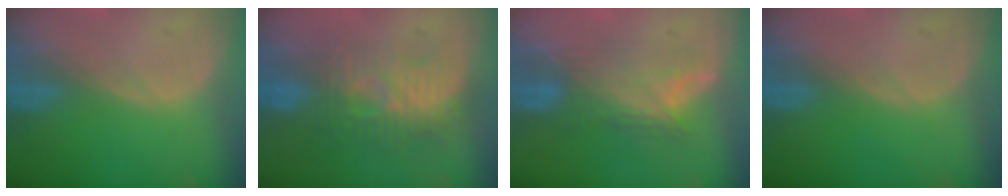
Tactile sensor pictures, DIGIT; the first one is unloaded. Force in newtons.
{"total": 8.8, "press": 8.4, "slide": 2.7}
{"total": 7.0, "press": 6.8, "slide": 1.9}
{"total": 0.0}